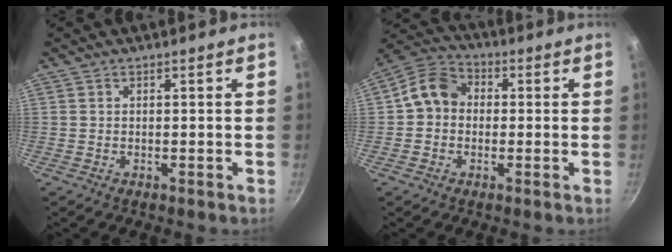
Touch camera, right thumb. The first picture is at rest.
{"total": 8.4, "force": [0.2, 7.1, 4.5], "torque": [-0.052, 0.021, -0.020]}